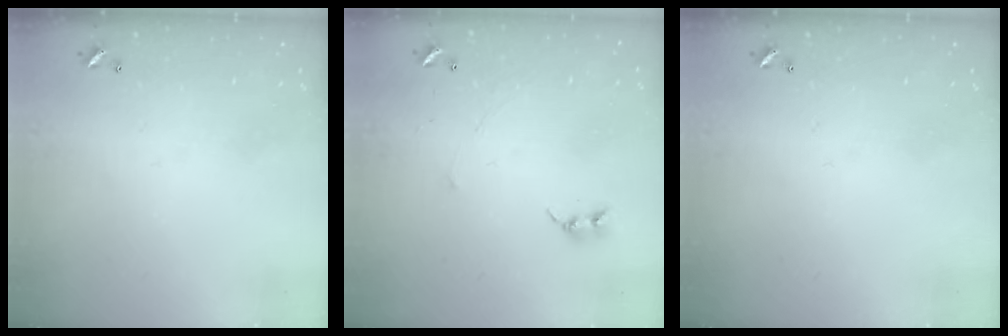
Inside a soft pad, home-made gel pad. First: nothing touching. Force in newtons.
{"total": 2.7, "press": 2.7, "slide": 0.3}
{"total": 0.0}